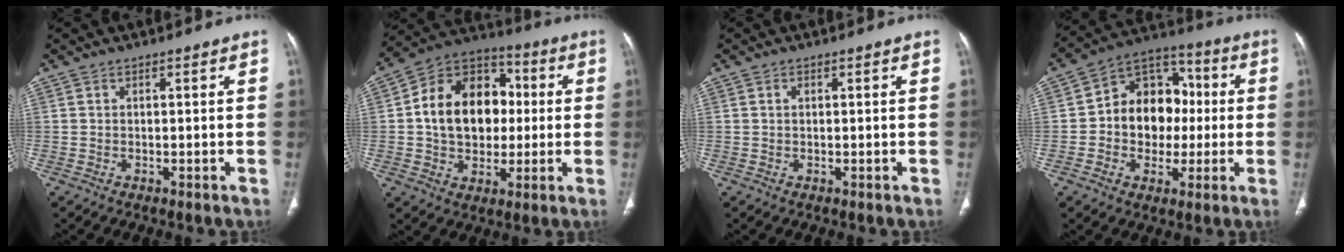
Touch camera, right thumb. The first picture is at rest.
{"total": 18.3, "force": [1.3, 13.7, 12.2], "torque": [-0.162, 0.026, 0.017]}
{"total": 0.7, "force": [0.3, 0.5, 0.5], "torque": [-0.009, 0.001, 0.005]}
{"total": 15.1, "force": [-0.2, 12.0, 9.3], "torque": [-0.091, 0.035, -0.012]}